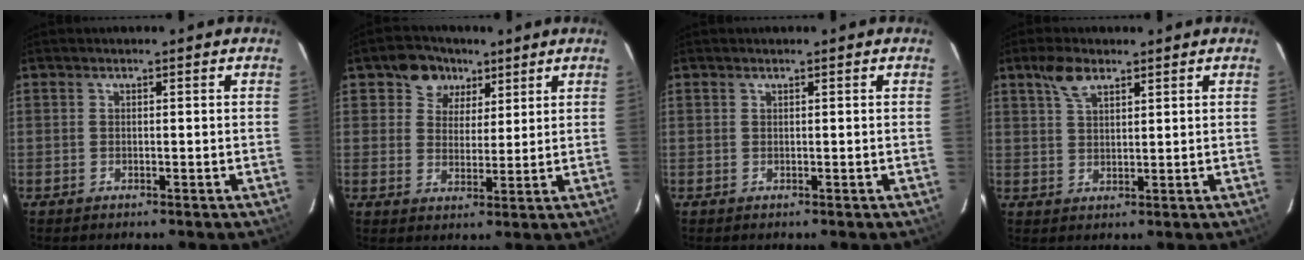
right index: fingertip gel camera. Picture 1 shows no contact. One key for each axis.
{"total": 6.8, "fx": 3.8, "fy": 5.4, "fz": 1.6, "tx": -0.024, "ty": 0.013, "tz": 0.062}
{"total": 0.0}
{"total": 4.8, "fx": 3.1, "fy": 2.1, "fz": 3.0, "tx": -0.055, "ty": 0.009, "tz": 0.061}